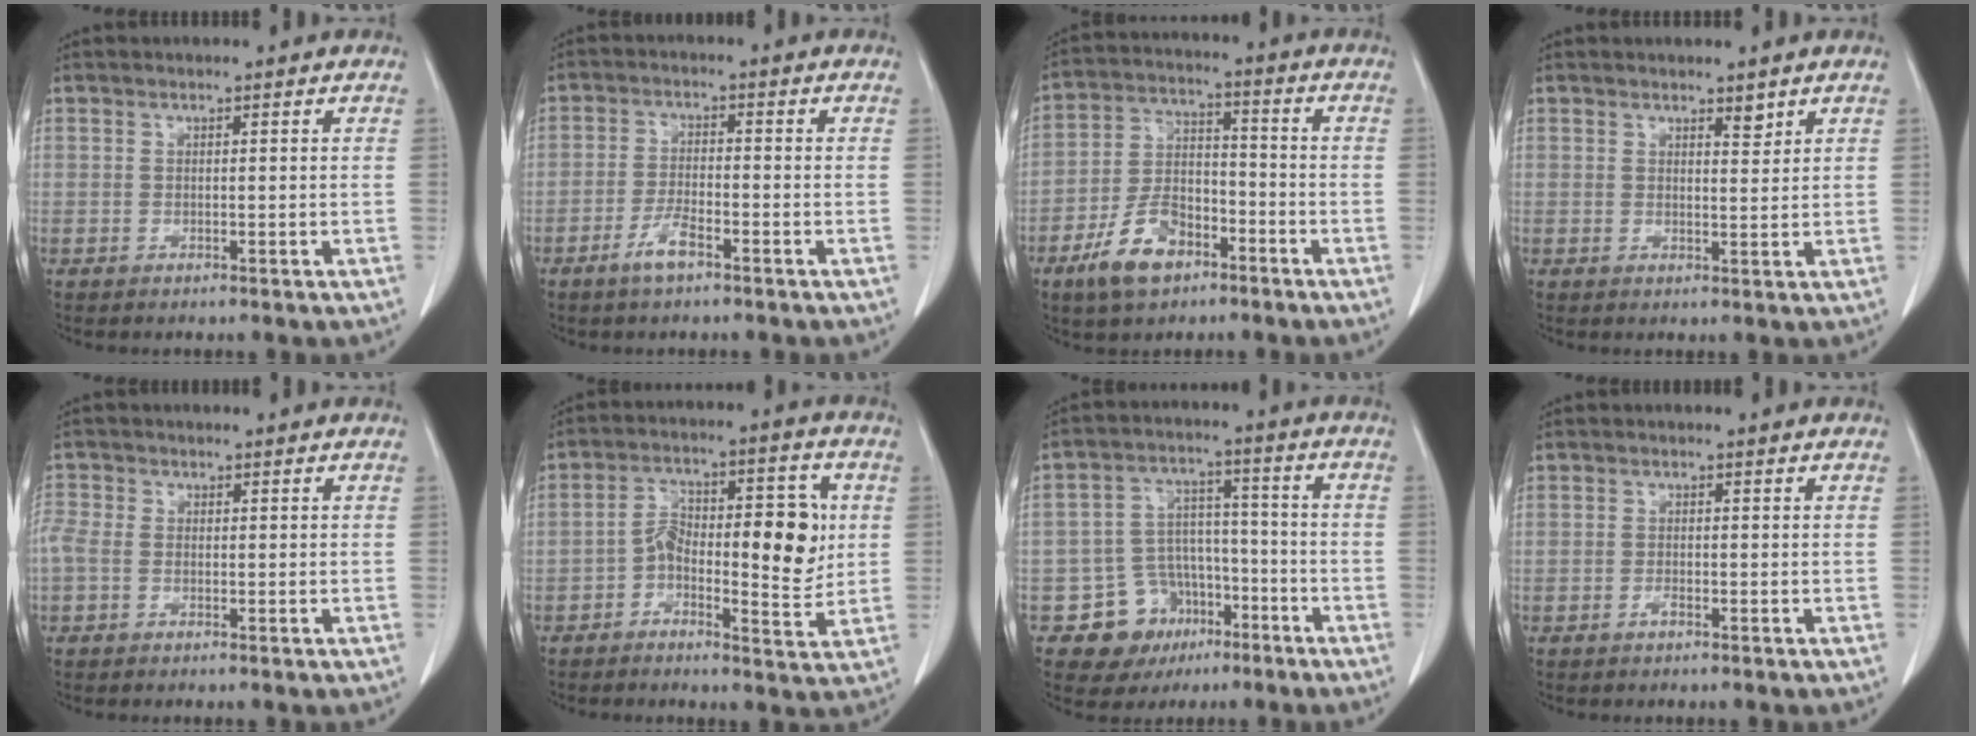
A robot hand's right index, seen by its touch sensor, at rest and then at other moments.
{"total": 4.2, "force": [-2.8, 0.9, 3.0], "torque": [-0.063, -0.001, -0.053]}
{"total": 10.1, "force": [-5.9, 5.3, 6.2], "torque": [-0.132, 0.010, -0.106]}
{"total": 1.8, "force": [1.4, 0.5, 1.0], "torque": [-0.016, -0.008, 0.022]}
{"total": 3.2, "force": [-0.8, 2.1, 2.3], "torque": [-0.072, 0.013, -0.017]}
{"total": 11.6, "force": [-0.6, 4.4, 10.8], "torque": [-0.161, 0.030, -0.007]}
{"total": 9.8, "force": [-5.0, 8.0, 2.5], "torque": [-0.030, 0.033, -0.069]}
{"total": 0.8, "force": [-0.6, 0.1, 0.5], "torque": [-0.009, 0.001, -0.011]}